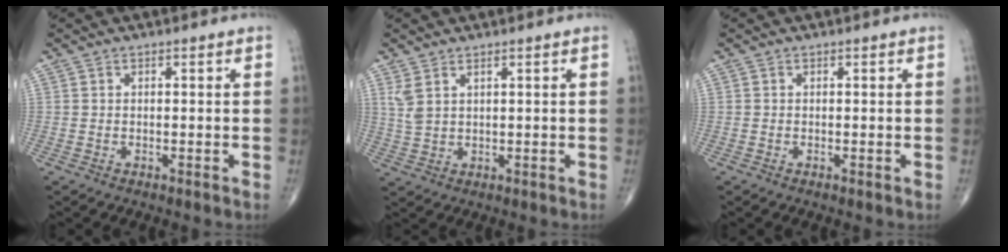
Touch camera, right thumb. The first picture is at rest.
{"total": 3.5, "force": [1.9, 1.5, 2.5], "torque": [-0.055, -0.003, 0.049]}
{"total": 0.0}